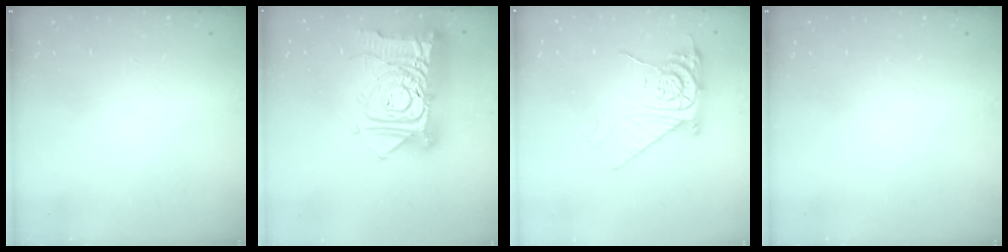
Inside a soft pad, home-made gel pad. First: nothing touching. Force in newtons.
{"total": 24.5, "press": 24.3, "slide": 2.7}
{"total": 12.3, "press": 12.3, "slide": 1.2}
{"total": 0.0}